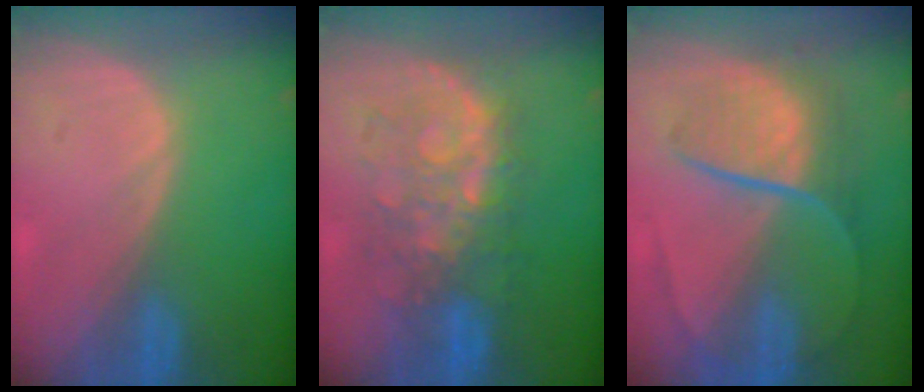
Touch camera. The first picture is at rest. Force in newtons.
{"total": 8.6, "press": 8.3, "slide": 2.1}
{"total": 8.9, "press": 7.5, "slide": 4.7}